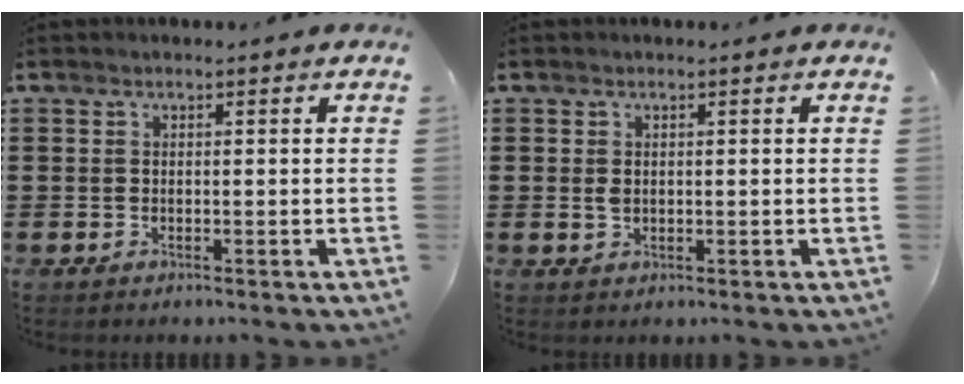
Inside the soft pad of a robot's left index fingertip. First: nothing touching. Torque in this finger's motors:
{"motor_torque": [0.29, 0.10, 0.12, 0.04]}